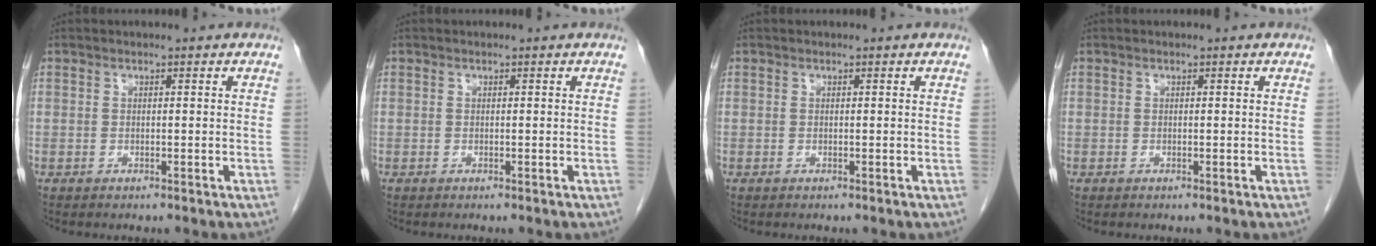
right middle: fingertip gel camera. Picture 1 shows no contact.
{"total": 0.0}
{"total": 0.0}
{"total": 0.0}